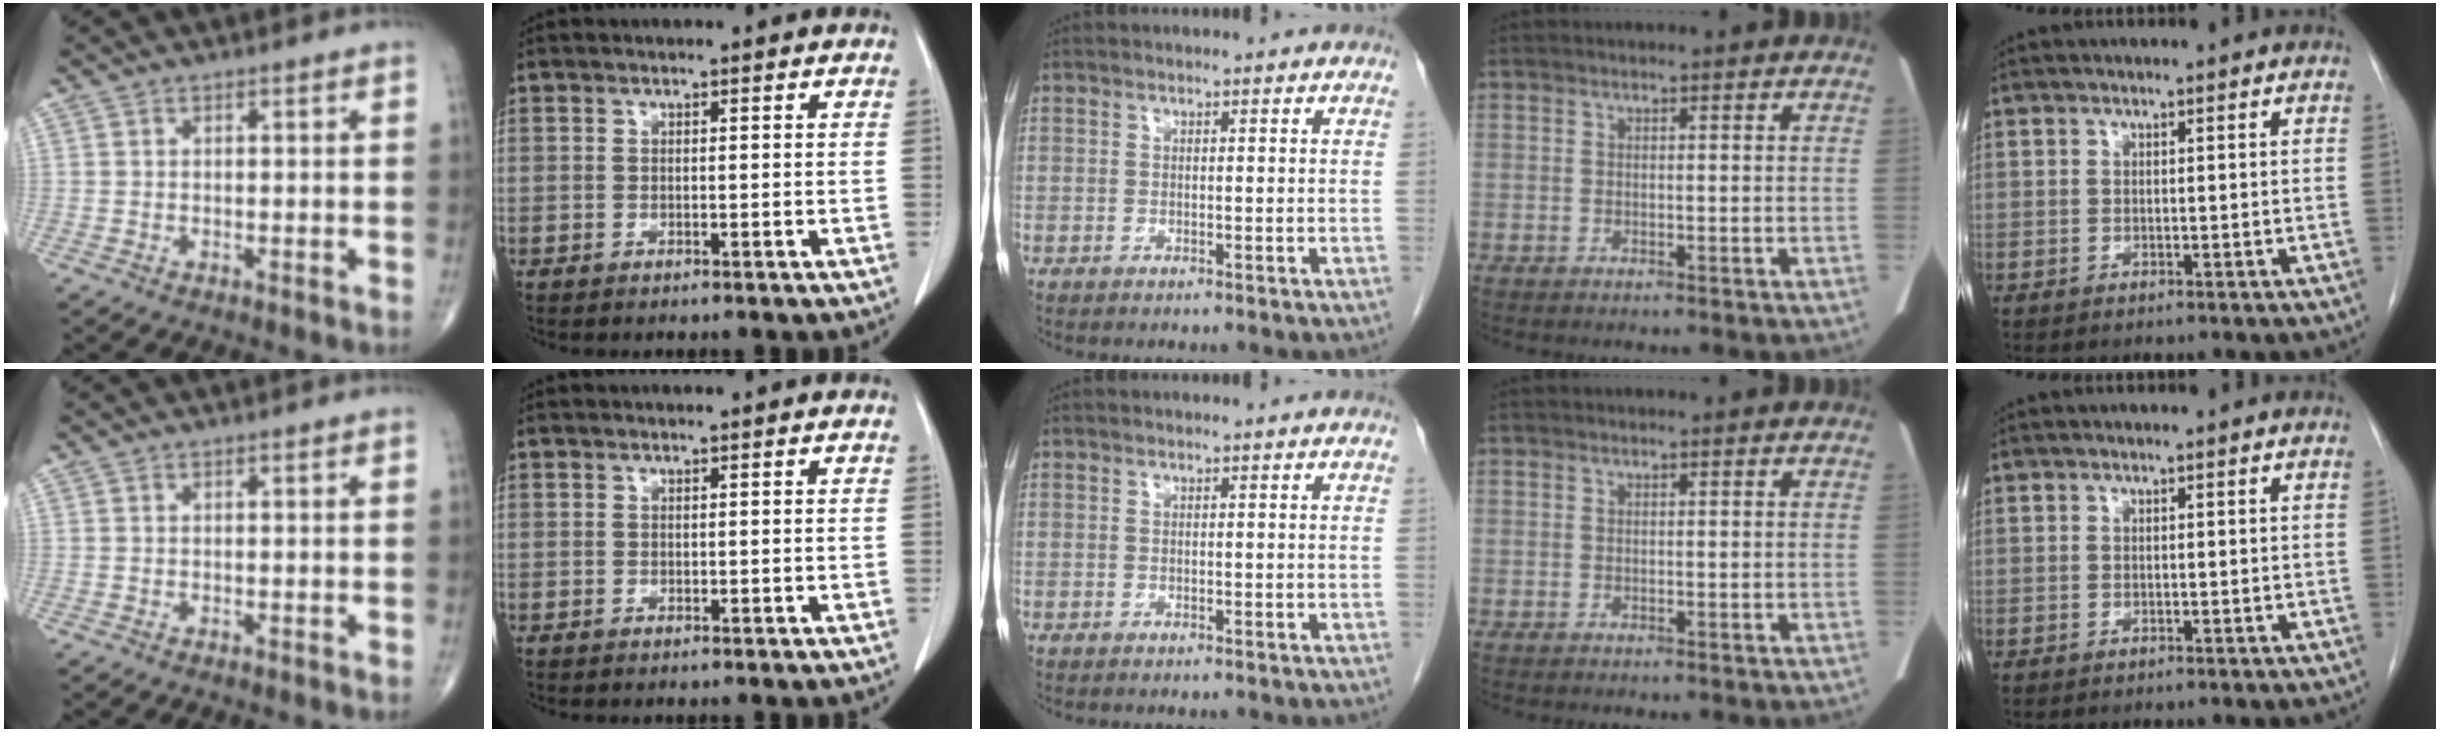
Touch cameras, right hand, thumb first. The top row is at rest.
{}